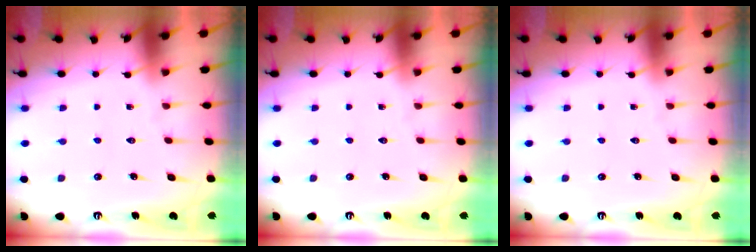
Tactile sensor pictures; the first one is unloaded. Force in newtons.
{"total": 0.0}
{"total": 0.0}